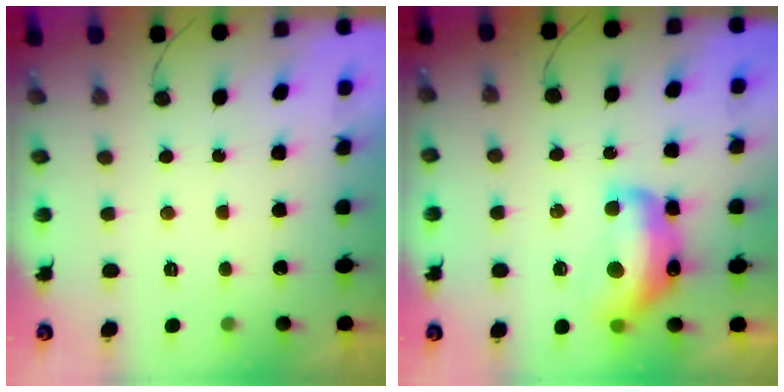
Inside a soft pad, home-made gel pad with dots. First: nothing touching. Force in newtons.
{"total": 15.0, "press": 14.9, "slide": 1.2}